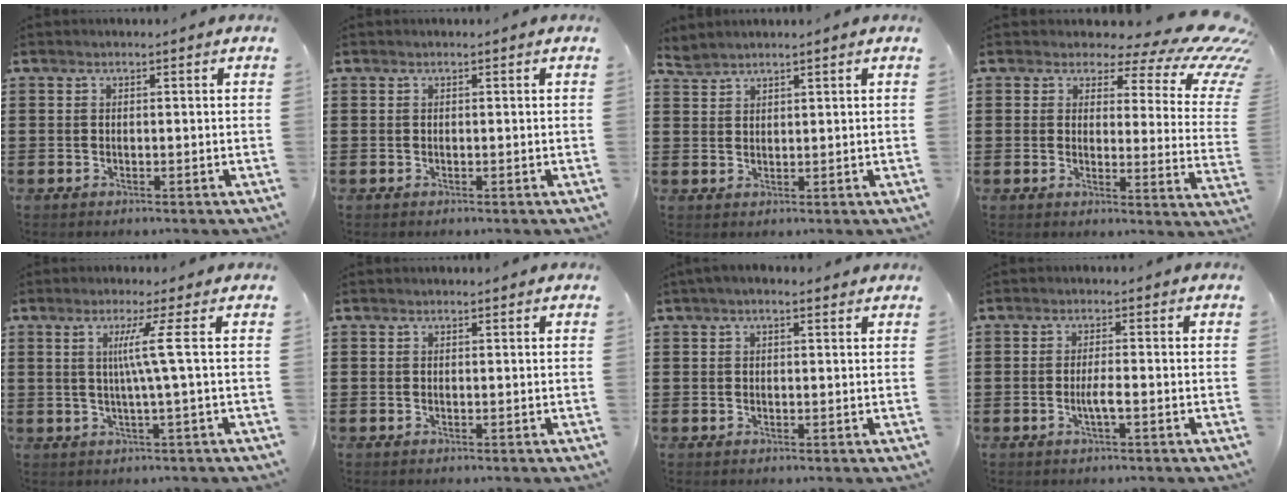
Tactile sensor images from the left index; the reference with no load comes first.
{"total": 0.0}
{"total": 1.8, "force": [1.8, 0.0, 0.0], "torque": [-0.007, -0.002, 0.038]}
{"total": 6.9, "force": [4.4, 3.0, 4.4], "torque": [-0.077, -0.026, 0.076]}
{"total": 8.2, "force": [1.4, -1.6, 7.9], "torque": [-0.152, -0.002, 0.009]}
{"total": 0.0}
{"total": 1.5, "force": [0.9, 0.4, 1.1], "torque": [-0.022, 0.005, 0.015]}
{"total": 2.4, "force": [-0.7, 0.3, 2.3], "torque": [-0.048, -0.002, -0.014]}